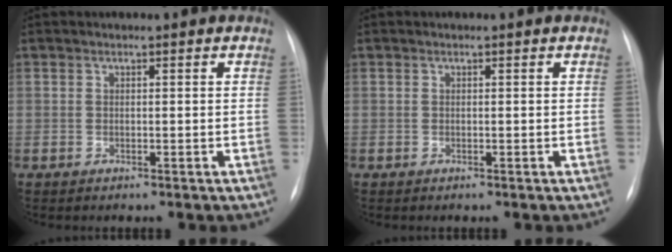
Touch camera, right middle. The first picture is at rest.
{"total": 0.0}